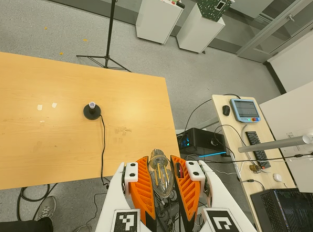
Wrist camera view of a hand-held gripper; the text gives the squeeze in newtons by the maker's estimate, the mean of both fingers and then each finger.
{"total": 21.5, "left": 23.9, "right": 19.2}